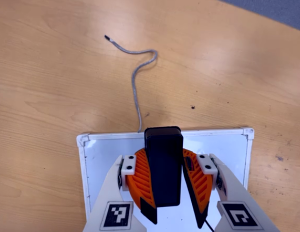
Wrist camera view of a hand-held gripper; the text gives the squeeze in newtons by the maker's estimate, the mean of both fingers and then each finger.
{"total": 10.5, "left": 10.0, "right": 11.0}